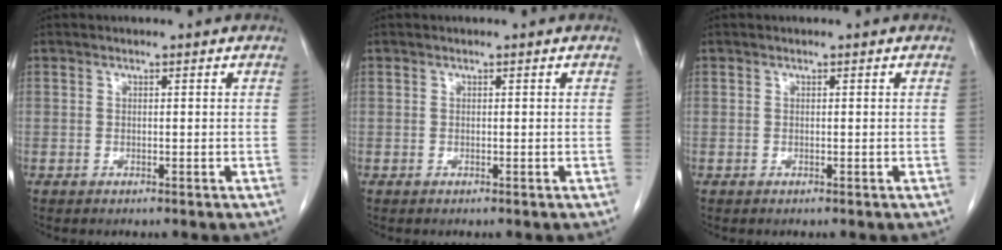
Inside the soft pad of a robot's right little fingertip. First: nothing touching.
{"total": 0.0}
{"total": 0.0}